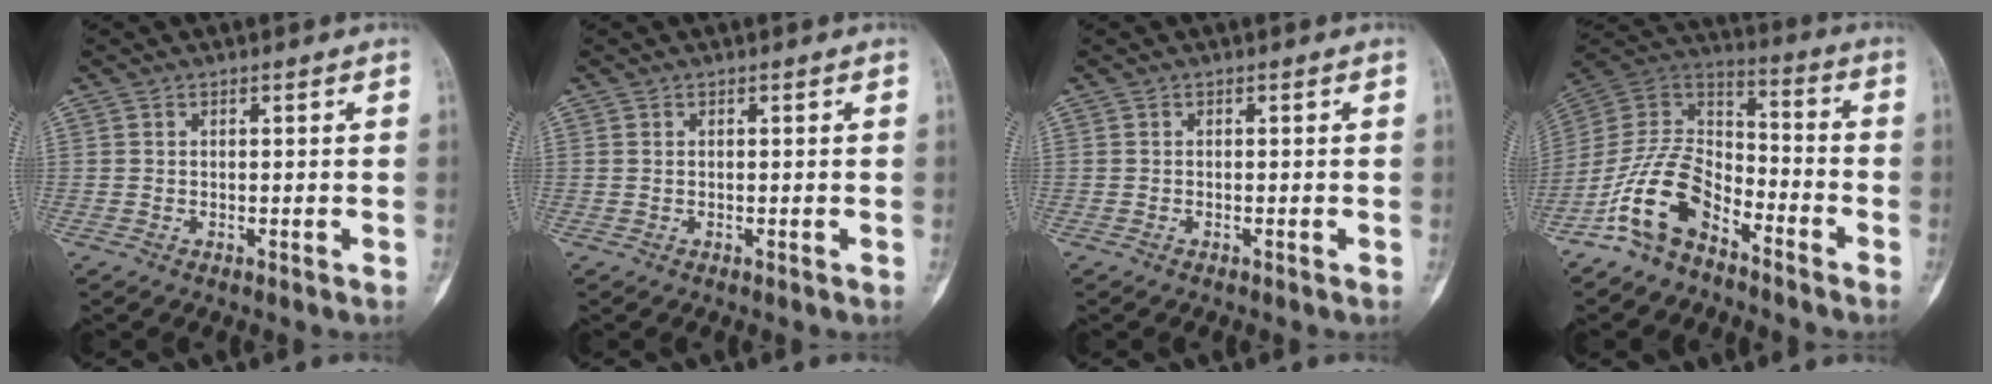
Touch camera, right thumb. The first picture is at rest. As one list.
[{"total": 0.0}, {"total": 0.0}, {"total": 14.2, "force": [-8.8, 7.7, 8.1], "torque": [-0.145, 0.080, -0.179]}]